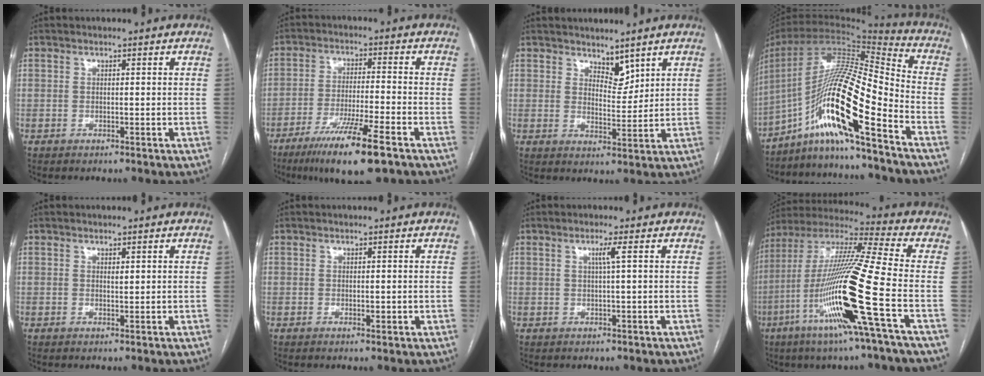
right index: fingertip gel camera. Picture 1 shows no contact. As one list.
[{"total": 12.2, "force": [-7.6, 0.2, 9.6], "torque": [-0.173, -0.033, -0.129]}, {"total": 3.9, "force": [3.2, 1.7, 1.5], "torque": [-0.021, -0.006, 0.061]}, {"total": 18.4, "force": [-10.3, 0.4, 15.2], "torque": [-0.300, 0.005, -0.190]}, {"total": 0.7, "force": [0.4, 0.2, 0.5], "torque": [-0.011, -0.003, 0.007]}, {"total": 1.1, "force": [-0.1, 0.4, 1.0], "torque": [-0.016, -0.002, 0.001]}, {"total": 1.8, "force": [0.5, -0.6, 1.6], "torque": [-0.032, -0.001, 0.011]}, {"total": 21.0, "force": [-7.0, -0.9, 19.7], "torque": [-0.407, -0.026, -0.146]}]